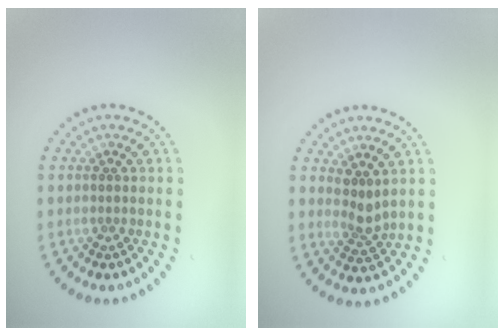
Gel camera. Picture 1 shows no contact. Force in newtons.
{"total": 1.9, "press": 1.4, "slide": 1.2}